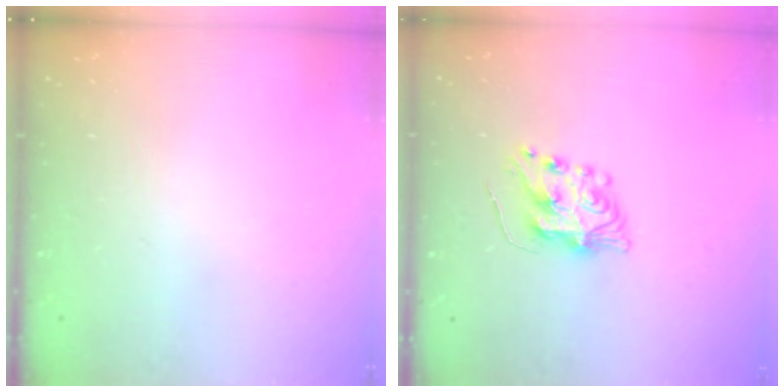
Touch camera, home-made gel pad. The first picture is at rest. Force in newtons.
{"total": 8.2, "press": 8.2, "slide": 0.7}